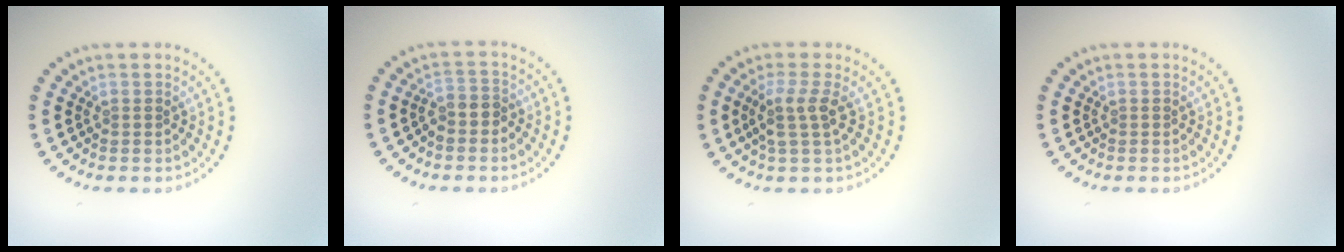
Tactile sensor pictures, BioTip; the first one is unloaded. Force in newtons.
{"total": 1.9, "press": 1.6, "slide": 1.1}
{"total": 2.5, "press": 2.0, "slide": 1.6}
{"total": 0.0}